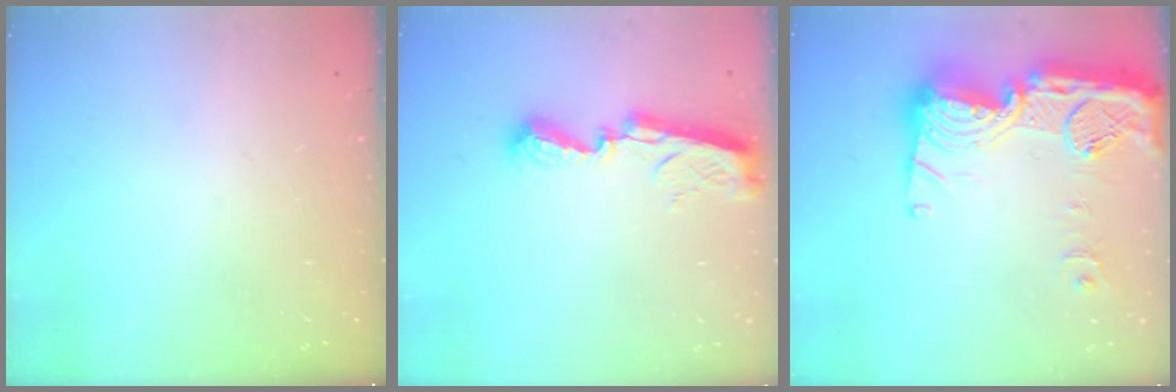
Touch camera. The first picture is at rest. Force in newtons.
{"total": 9.1, "press": 9.1, "slide": 0.6}
{"total": 23.2, "press": 23.1, "slide": 2.1}